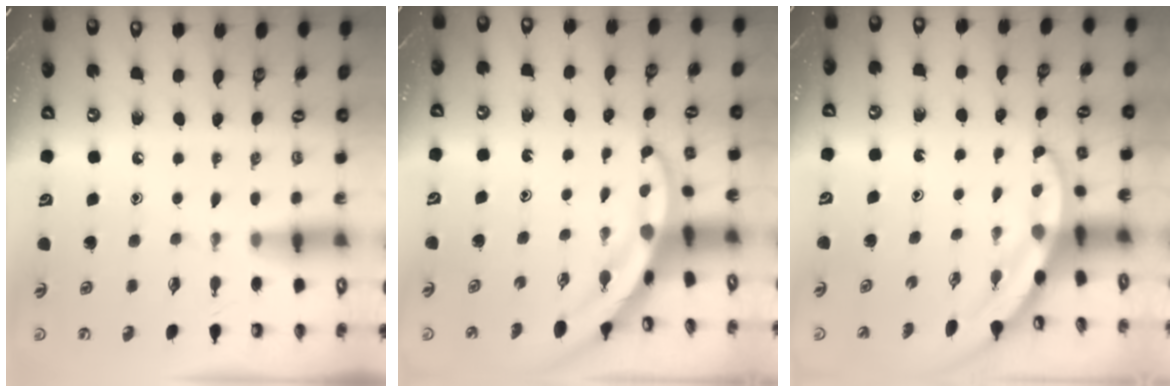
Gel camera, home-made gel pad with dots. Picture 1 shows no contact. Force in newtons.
{"total": 3.3, "press": 3.3, "slide": 0.2}
{"total": 3.4, "press": 3.4, "slide": 0.1}